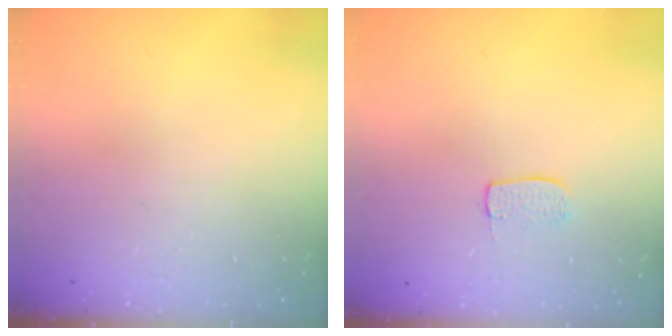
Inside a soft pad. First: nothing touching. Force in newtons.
{"total": 5.0, "press": 5.0, "slide": 0.3}